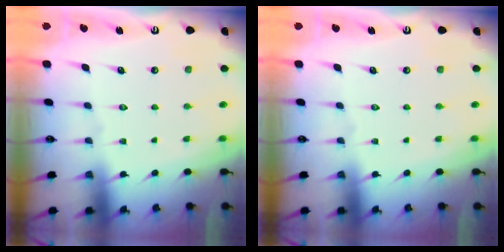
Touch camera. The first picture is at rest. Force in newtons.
{"total": 0.0}